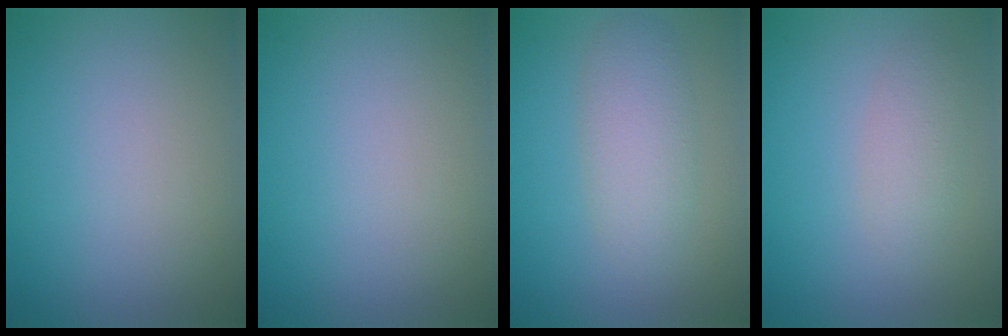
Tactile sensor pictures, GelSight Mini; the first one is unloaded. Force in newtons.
{"total": 0.0}
{"total": 3.3, "press": 3.3, "slide": 0.3}
{"total": 2.0, "press": 2.0, "slide": 0.0}